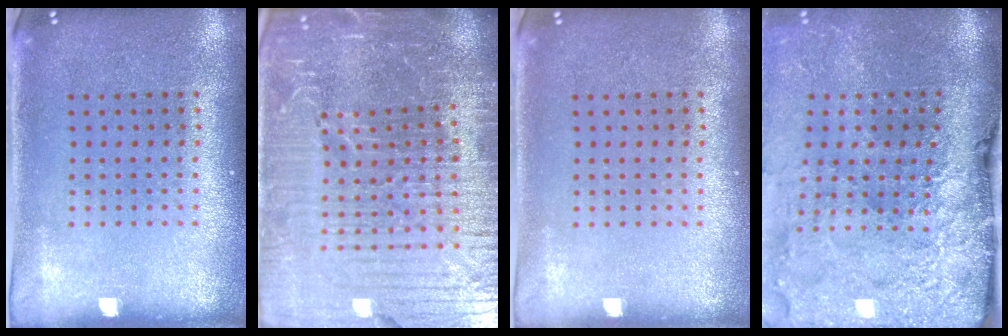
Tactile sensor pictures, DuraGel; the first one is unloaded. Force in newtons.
{"total": 7.1, "press": 6.2, "slide": 3.6}
{"total": 0.0}
{"total": 5.1, "press": 3.8, "slide": 3.3}